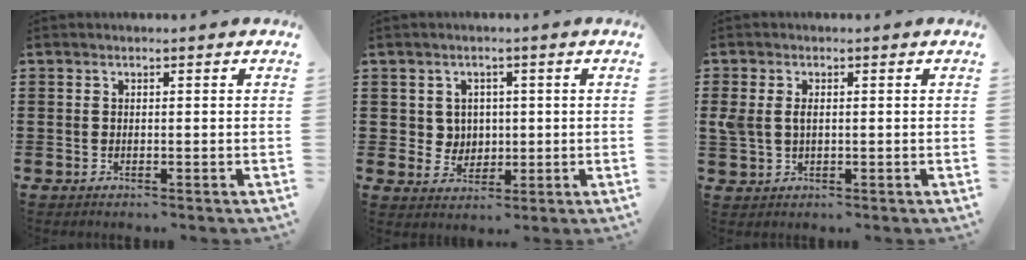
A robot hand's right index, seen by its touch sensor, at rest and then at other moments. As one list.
[{"total": 3.5, "force": [0.8, 3.3, 0.7], "torque": [-0.031, 0.012, 0.012]}, {"total": 2.8, "force": [0.4, 1.7, 2.1], "torque": [-0.061, 0.002, 0.002]}]